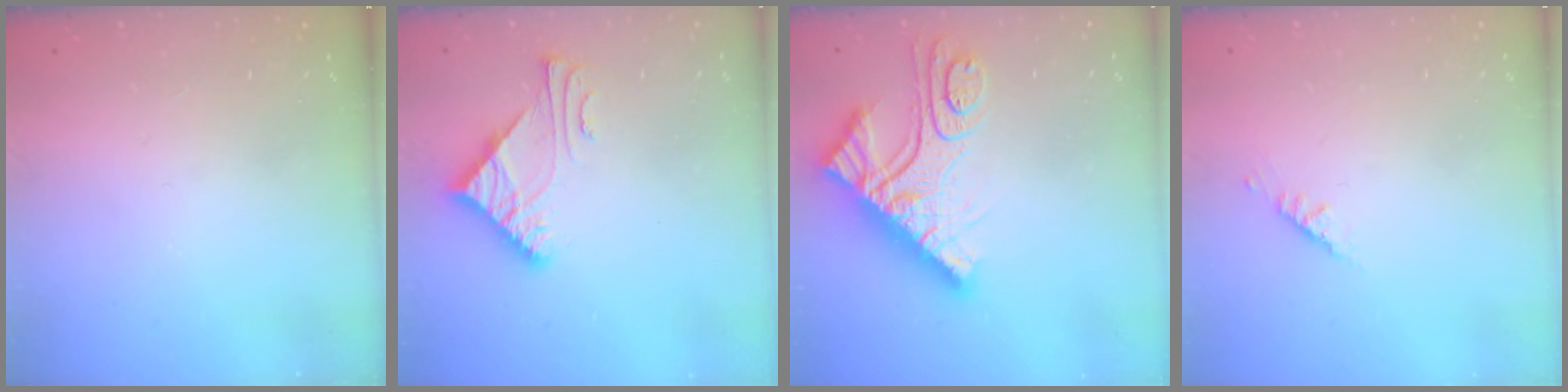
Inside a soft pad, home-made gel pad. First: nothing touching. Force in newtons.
{"total": 5.8, "press": 5.7, "slide": 0.6}
{"total": 17.4, "press": 17.3, "slide": 1.8}
{"total": 2.5, "press": 2.4, "slide": 0.7}